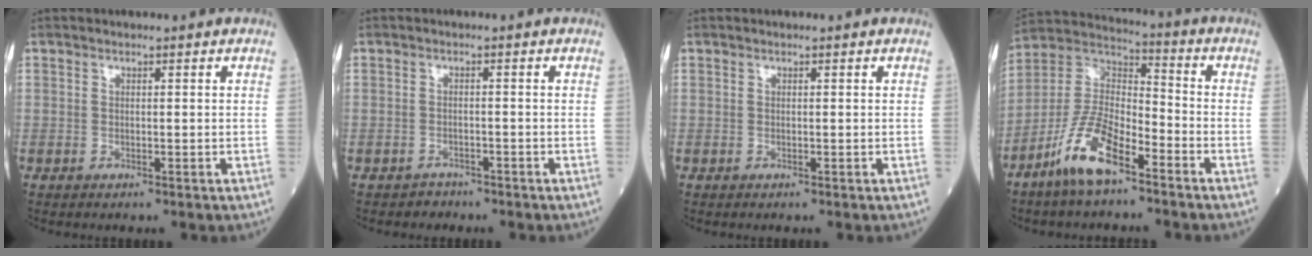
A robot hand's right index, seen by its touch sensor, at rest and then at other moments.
{"total": 1.7, "force": [-1.3, 0.9, -0.4], "torque": [0.002, 0.003, -0.023]}
{"total": 0.0}
{"total": 11.4, "force": [-7.1, 3.3, 8.2], "torque": [-0.174, 0.000, -0.141]}